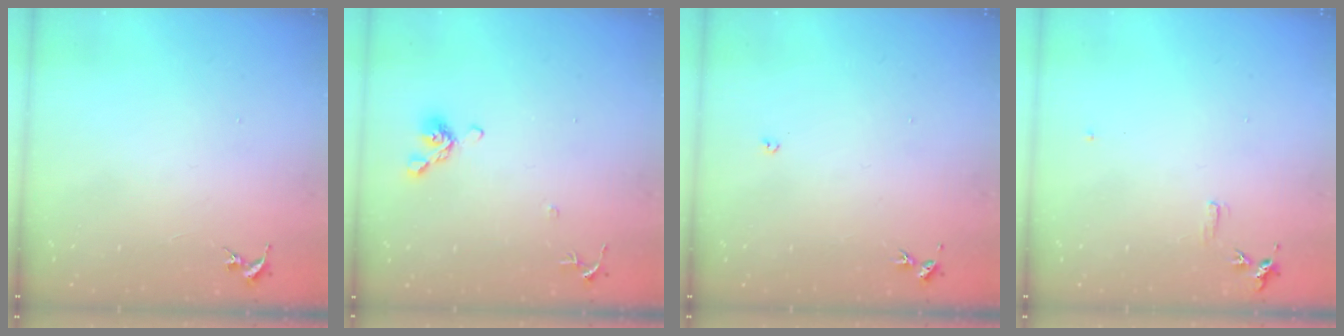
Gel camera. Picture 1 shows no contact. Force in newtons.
{"total": 8.7, "press": 8.5, "slide": 1.8}
{"total": 2.7, "press": 2.7, "slide": 0.5}
{"total": 5.6, "press": 5.5, "slide": 0.7}